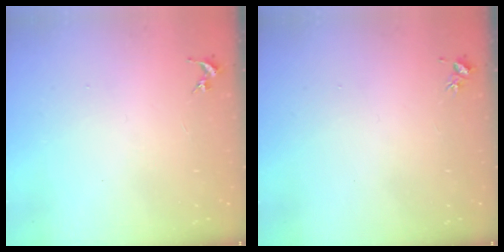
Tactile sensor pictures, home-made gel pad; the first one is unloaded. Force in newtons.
{"total": 3.1, "press": 3.0, "slide": 0.3}